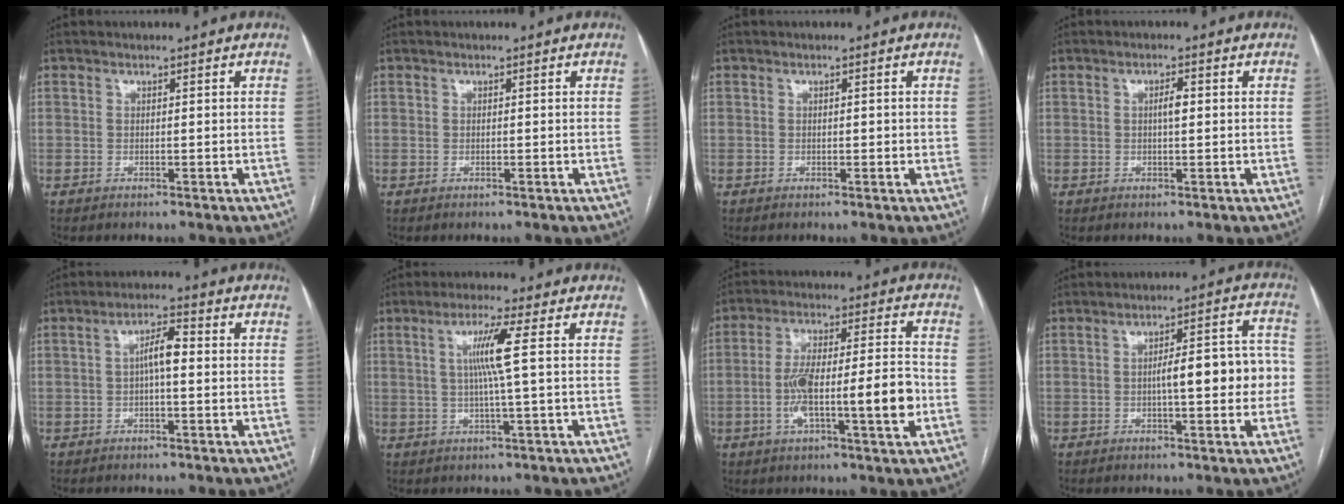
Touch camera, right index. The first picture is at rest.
{"total": 0.0}
{"total": 1.3, "force": [0.1, 0.6, 1.1], "torque": [-0.017, 0.001, 0.002]}
{"total": 2.0, "force": [0.3, 0.5, 1.9], "torque": [-0.032, 0.003, 0.004]}
{"total": 4.9, "force": [0.2, 1.2, 4.8], "torque": [-0.085, 0.018, 0.001]}
{"total": 5.9, "force": [1.0, -1.0, 5.8], "torque": [-0.110, 0.002, 0.022]}
{"total": 14.1, "force": [-3.1, 2.0, 13.6], "torque": [-0.232, 0.017, -0.051]}
{"total": 9.3, "force": [-0.8, 2.4, 9.0], "torque": [-0.117, 0.033, -0.009]}